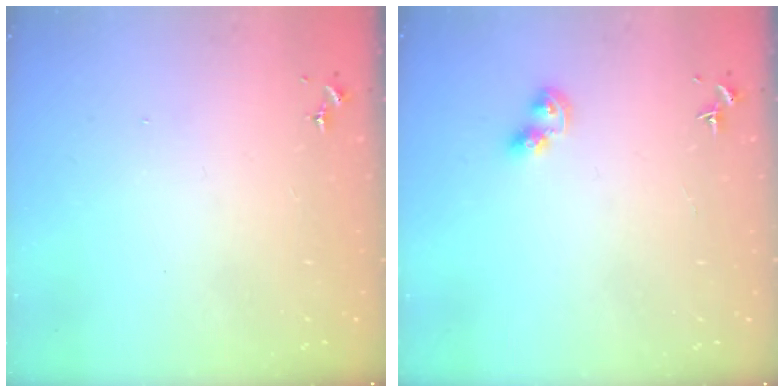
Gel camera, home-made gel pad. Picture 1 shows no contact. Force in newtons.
{"total": 6.2, "press": 6.2, "slide": 0.4}